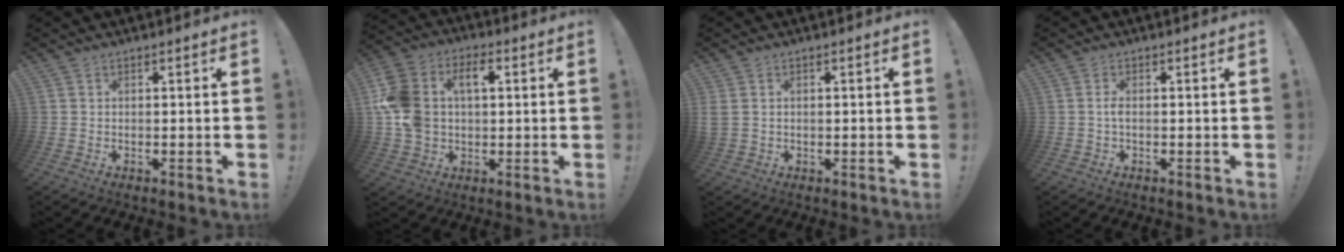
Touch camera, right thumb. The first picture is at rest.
{"total": 15.1, "force": [2.9, 10.8, 10.2], "torque": [-0.223, -0.001, 0.049]}
{"total": 2.3, "force": [0.5, 1.9, 1.1], "torque": [-0.029, 0.004, 0.010]}
{"total": 1.7, "force": [-0.5, 0.5, 1.5], "torque": [-0.030, 0.006, -0.010]}